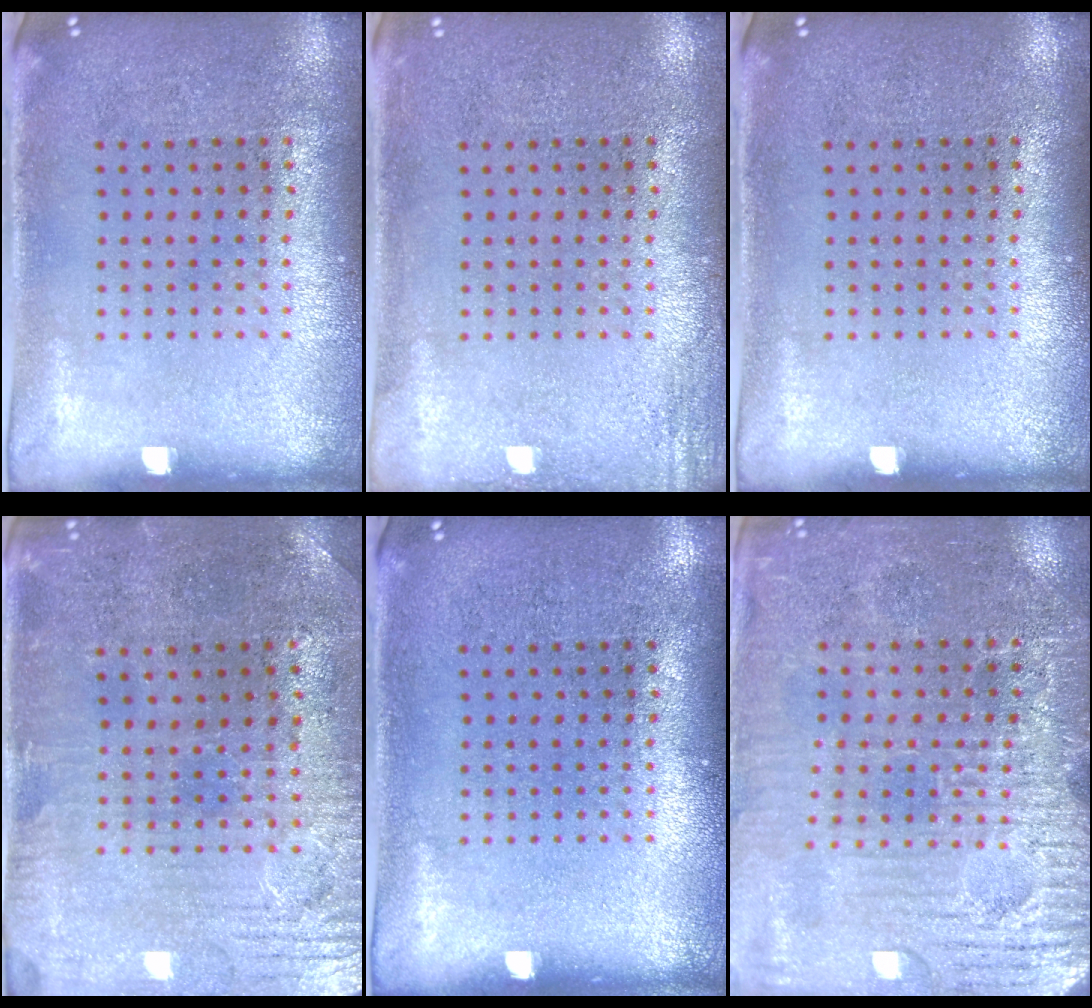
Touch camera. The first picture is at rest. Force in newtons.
{"total": 1.4, "press": 1.4, "slide": 0.2}
{"total": 0.0}
{"total": 1.0, "press": 0.8, "slide": 0.6}
{"total": 0.0}
{"total": 3.5, "press": 3.4, "slide": 0.6}